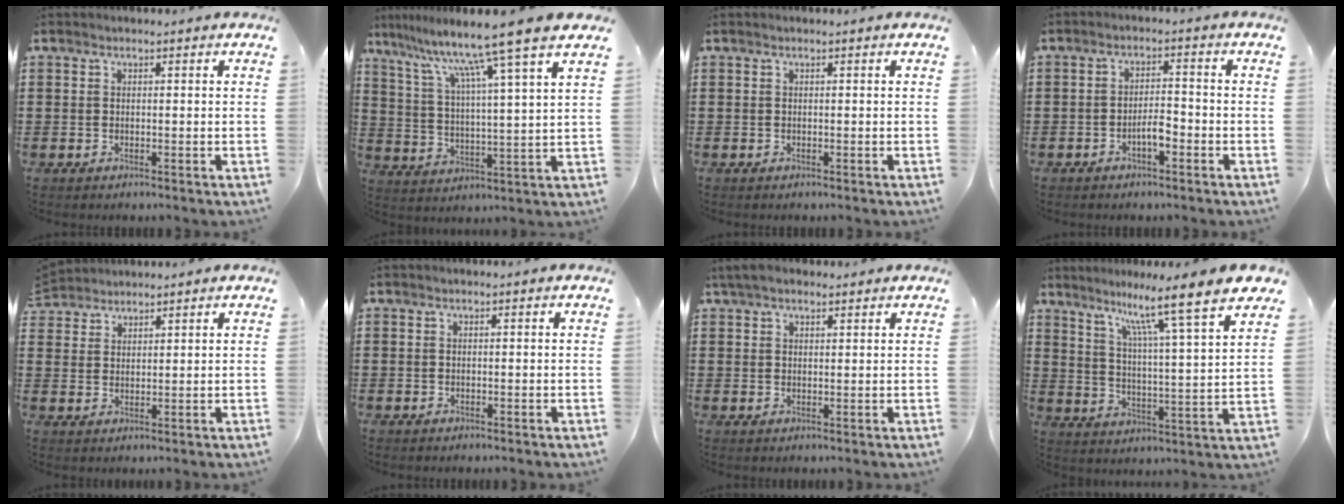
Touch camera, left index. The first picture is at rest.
{"total": 11.2, "force": [8.8, -1.2, 6.9], "torque": [-0.158, -0.051, 0.133]}
{"total": 0.0}
{"total": 3.3, "force": [-1.7, 1.0, 2.6], "torque": [-0.047, 0.009, -0.033]}
{"total": 2.8, "force": [2.6, 0.9, -0.5], "torque": [0.000, -0.003, 0.050]}
{"total": 0.0}
{"total": 3.1, "force": [2.4, 1.2, 1.5], "torque": [-0.035, 0.006, 0.045]}
{"total": 10.4, "force": [8.3, -0.8, 6.2], "torque": [-0.125, -0.063, 0.125]}